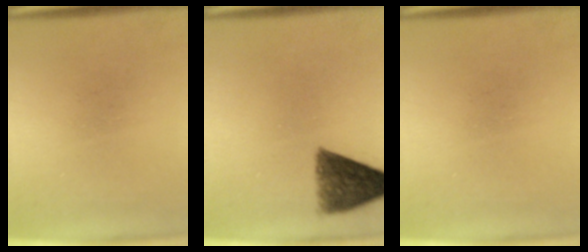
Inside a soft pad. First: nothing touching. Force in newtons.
{"total": 8.2}
{"total": 0.0}